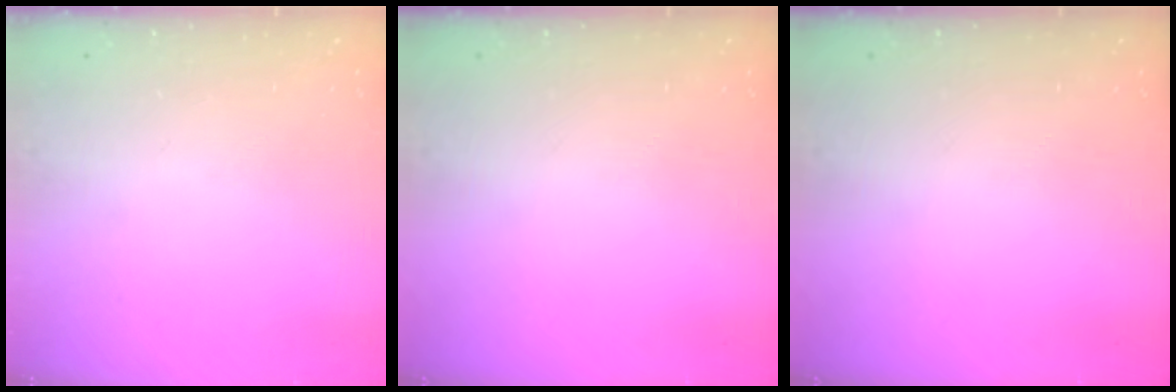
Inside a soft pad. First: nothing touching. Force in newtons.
{"total": 0.0}
{"total": 0.0}